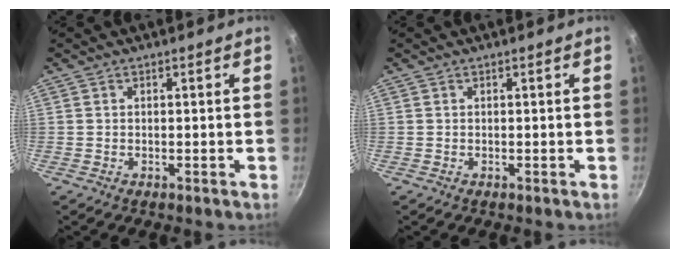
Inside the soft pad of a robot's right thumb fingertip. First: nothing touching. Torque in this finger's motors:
{"motor_torque": [0.00, 0.00, 0.02, 0.02, 0.00]}